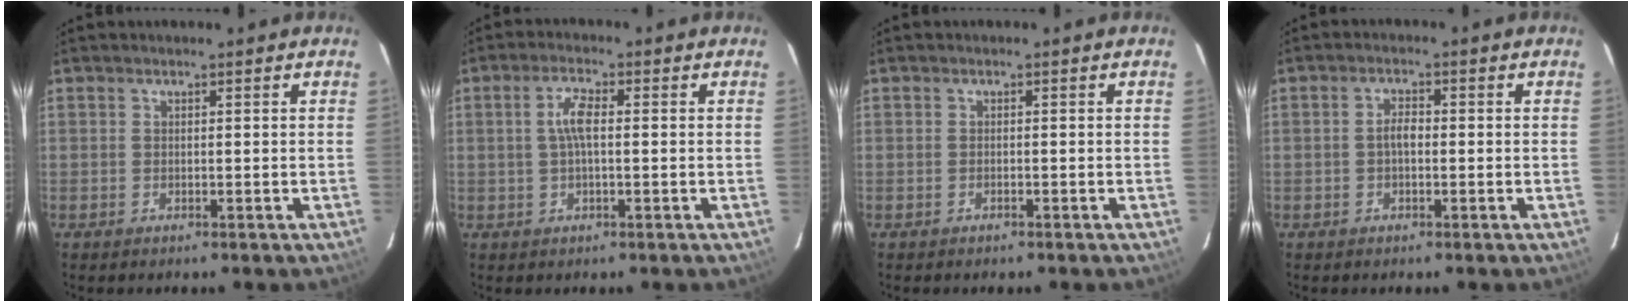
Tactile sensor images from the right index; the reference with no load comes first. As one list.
[{"total": 4.0, "force": [0.2, 1.2, 3.8], "torque": [-0.076, 0.007, 0.005]}, {"total": 0.7, "force": [-0.7, 0.3, 0.2], "torque": [-0.004, 0.002, -0.012]}, {"total": 2.2, "force": [-0.4, 1.1, 1.9], "torque": [-0.037, 0.008, -0.009]}]